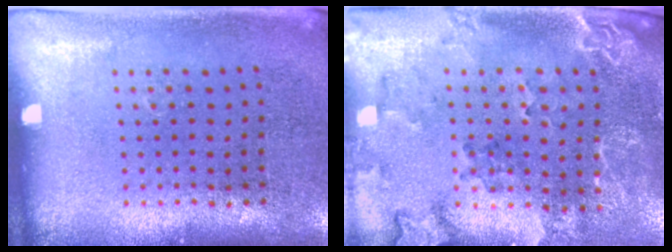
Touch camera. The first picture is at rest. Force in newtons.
{"total": 2.0, "press": 1.9, "slide": 0.7}